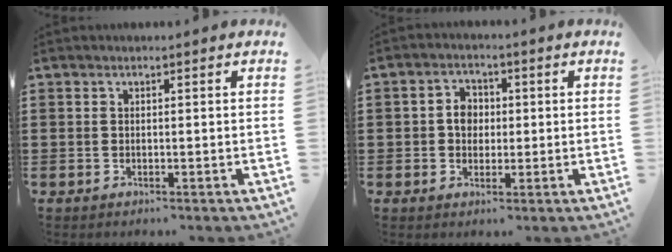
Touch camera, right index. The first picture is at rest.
{"total": 3.7, "force": [0.0, 3.0, 2.2], "torque": [-0.050, 0.011, -0.003]}